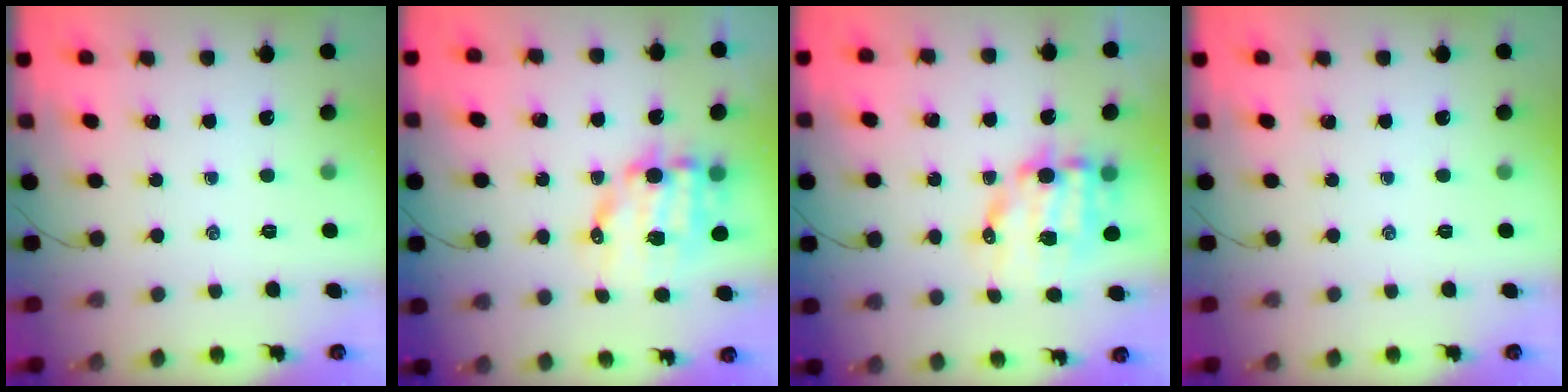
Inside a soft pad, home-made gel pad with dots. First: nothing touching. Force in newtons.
{"total": 11.4, "press": 11.2, "slide": 2.3}
{"total": 11.4, "press": 11.2, "slide": 2.3}
{"total": 0.0}